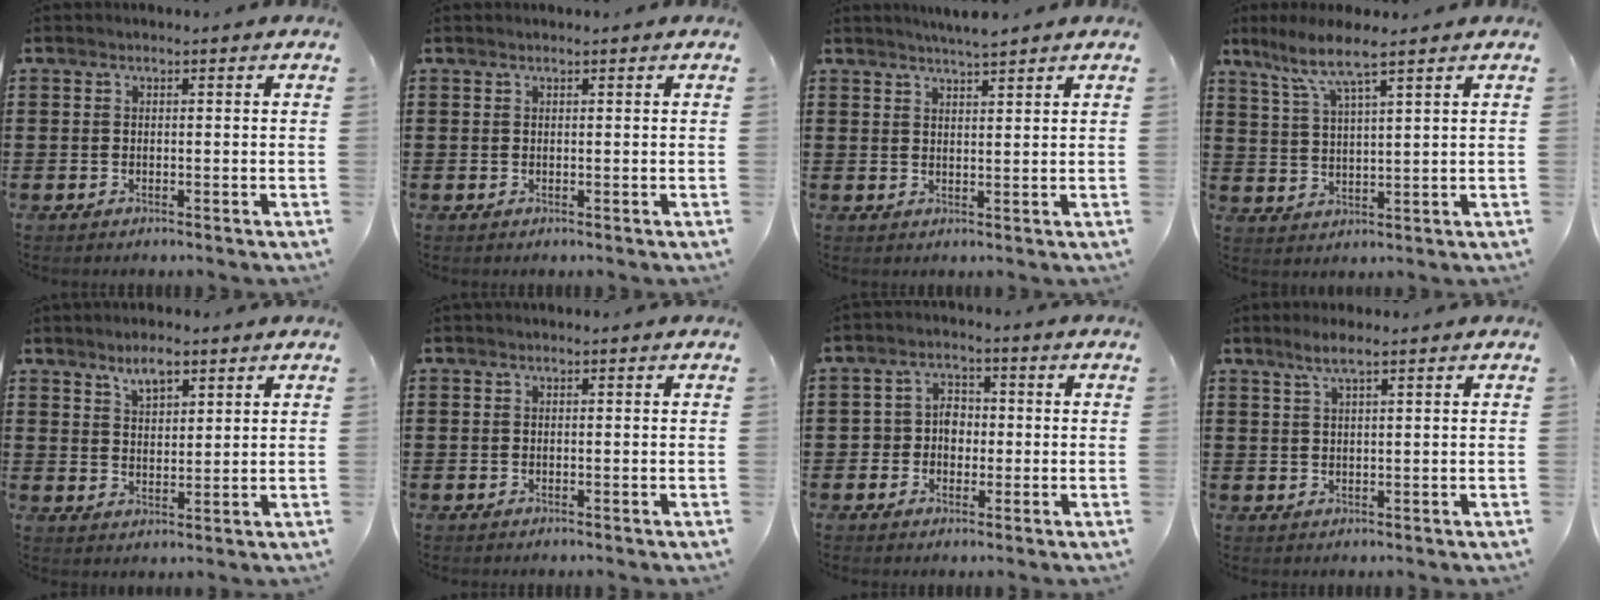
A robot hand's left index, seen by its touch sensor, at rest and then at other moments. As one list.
[{"total": 0.0}, {"total": 3.0, "force": [2.8, -0.2, 0.8], "torque": [-0.023, -0.004, 0.053]}, {"total": 6.3, "force": [4.7, 0.2, 4.2], "torque": [-0.097, -0.012, 0.080]}, {"total": 4.2, "force": [3.1, 1.7, 2.3], "torque": [-0.036, 0.001, 0.053]}, {"total": 0.0}, {"total": 3.6, "force": [-0.7, 3.1, 1.6], "torque": [-0.042, 0.009, -0.019]}, {"total": 2.9, "force": [1.8, 0.3, 2.2], "torque": [-0.047, 0.004, 0.032]}]